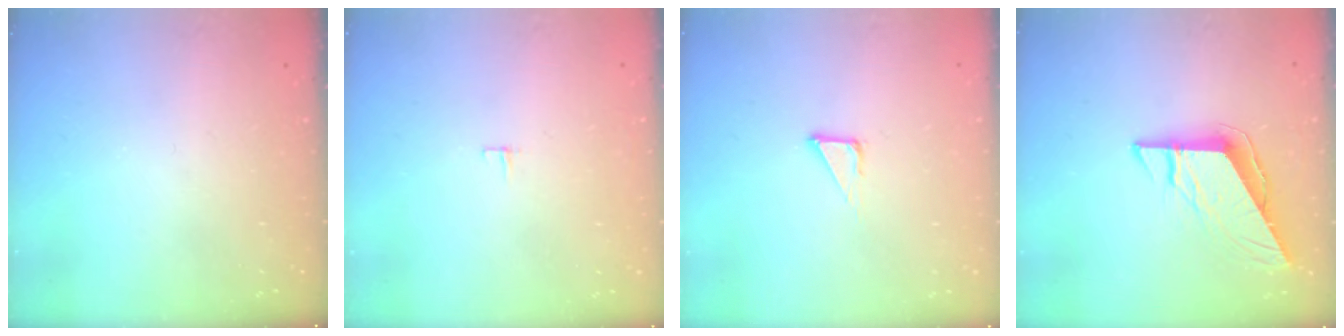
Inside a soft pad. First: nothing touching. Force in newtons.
{"total": 3.2, "press": 3.2, "slide": 0.2}
{"total": 3.4, "press": 3.4, "slide": 0.1}
{"total": 9.0, "press": 9.0, "slide": 0.5}